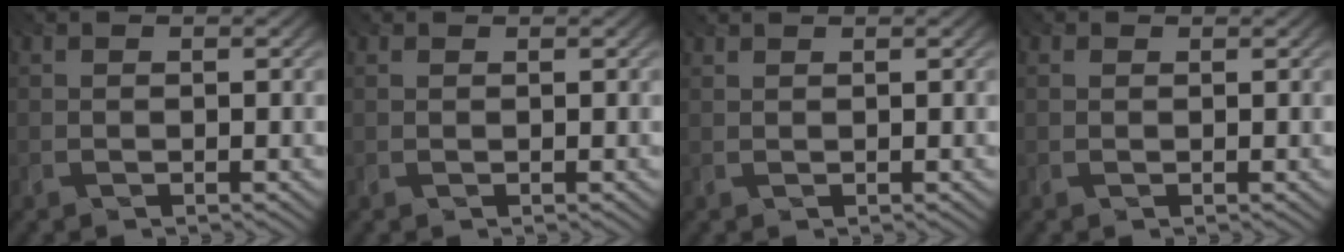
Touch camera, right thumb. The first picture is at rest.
{"total": 1.1, "force": [0.9, 0.5, 0.6], "torque": [-0.015, 0.002, 0.013]}
{"total": 1.3, "force": [1.2, 0.2, 0.5], "torque": [-0.010, -0.001, 0.016]}
{"total": 1.3, "force": [0.8, 0.8, 0.6], "torque": [-0.013, 0.001, 0.010]}